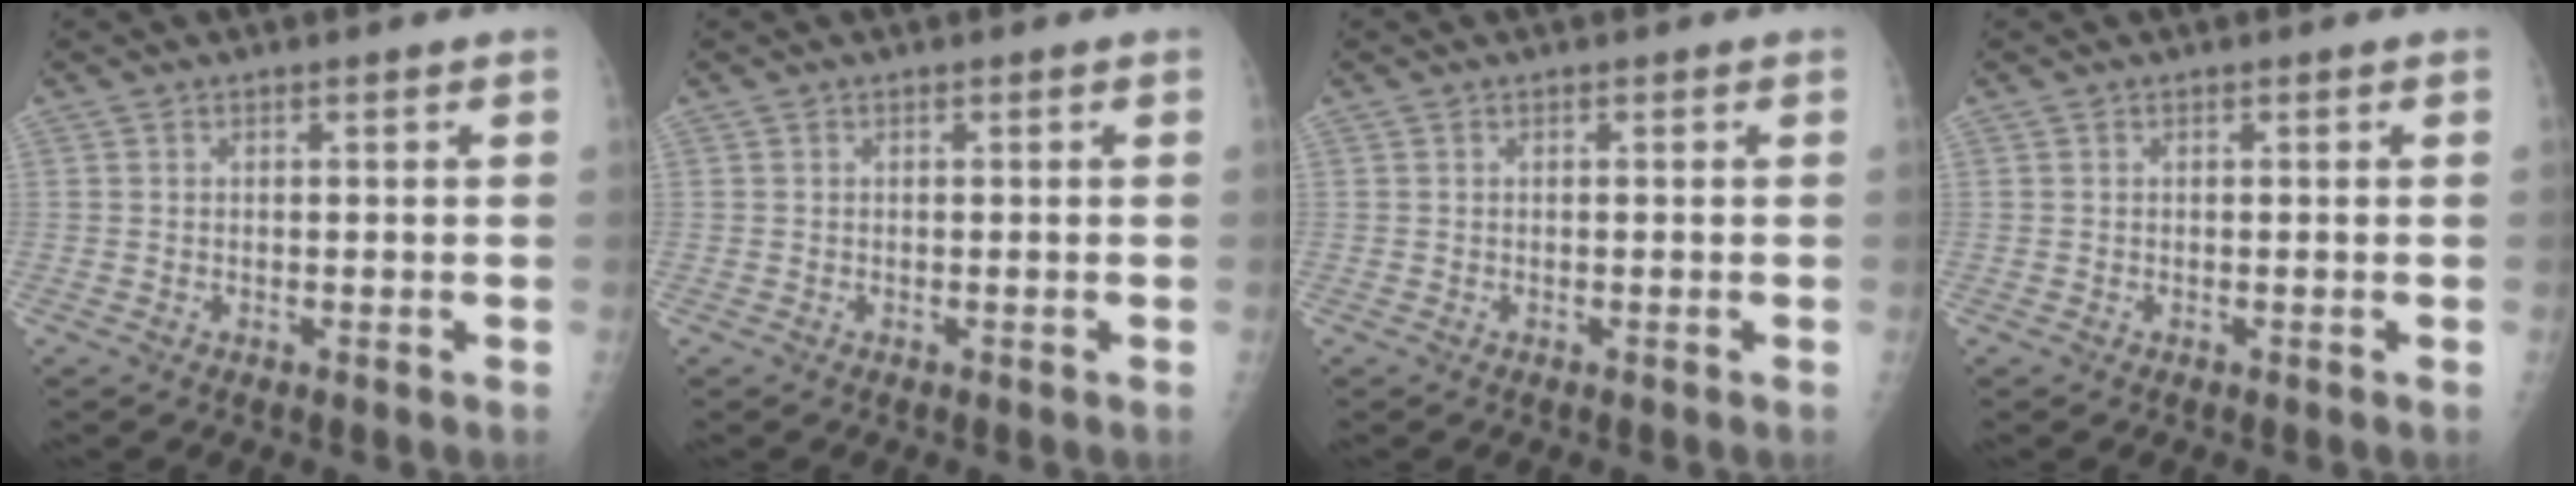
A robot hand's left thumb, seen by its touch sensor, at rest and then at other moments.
{"total": 0.0}
{"total": 0.0}
{"total": 0.0}